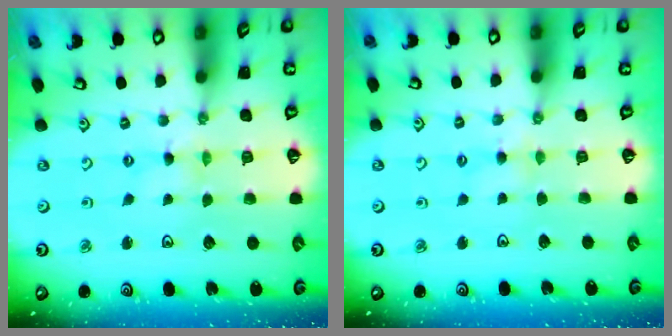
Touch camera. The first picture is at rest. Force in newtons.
{"total": 2.6, "press": 2.6, "slide": 0.5}